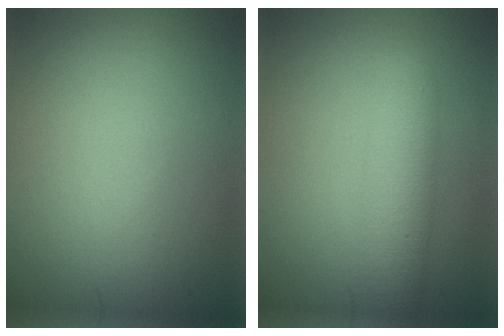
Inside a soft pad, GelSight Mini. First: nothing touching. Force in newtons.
{"total": 3.7, "press": 3.7, "slide": 0.1}